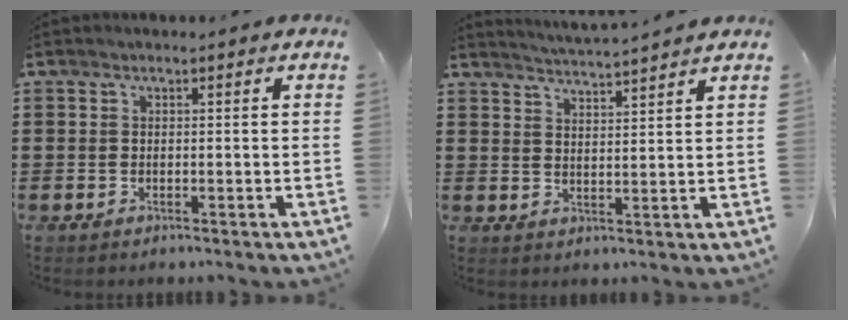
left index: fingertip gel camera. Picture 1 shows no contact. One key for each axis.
{"total": 3.4, "fx": 3.3, "fy": -0.9, "fz": 0.1, "tx": -0.013, "ty": -0.021, "tz": 0.056}